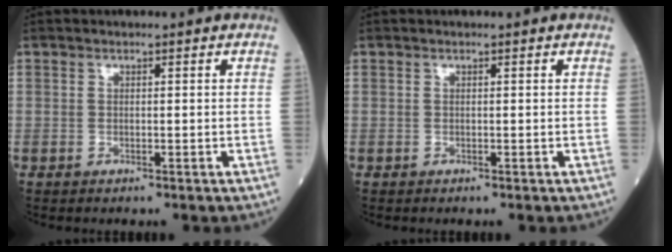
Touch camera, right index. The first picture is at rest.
{"total": 0.0}